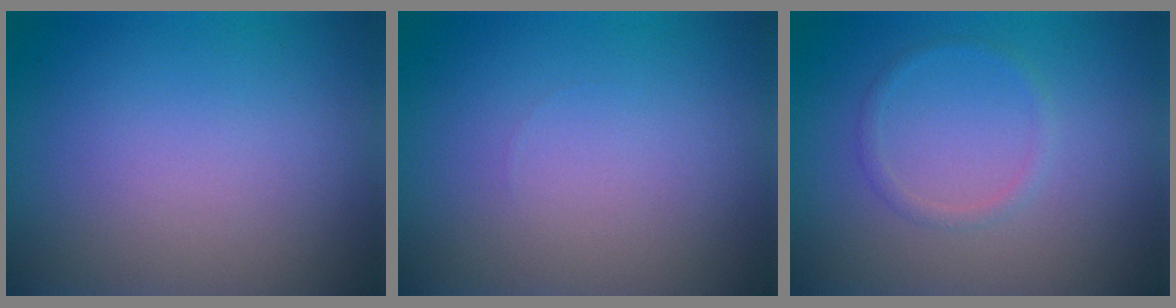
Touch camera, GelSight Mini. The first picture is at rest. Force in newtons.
{"total": 0.0}
{"total": 1.0, "press": 1.0, "slide": 0.1}